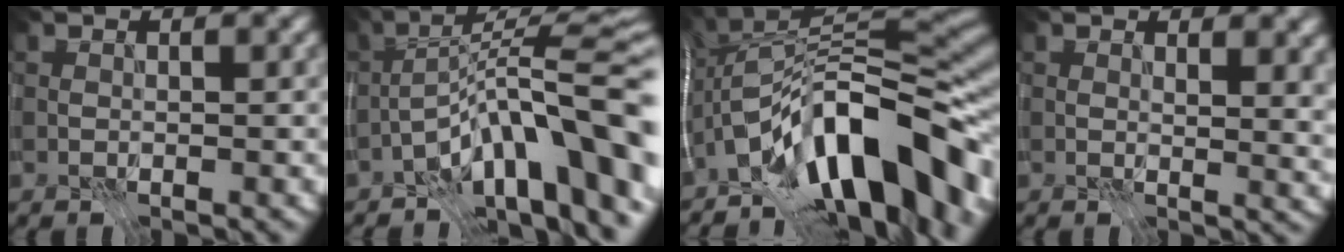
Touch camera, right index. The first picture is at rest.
{"total": 11.9, "force": [-5.7, 3.1, 10.0], "torque": [-0.140, 0.024, -0.093]}
{"total": 16.0, "force": [-6.5, 6.7, 12.9], "torque": [-0.191, 0.043, -0.127]}
{"total": 3.4, "force": [1.3, 1.3, 2.8], "torque": [-0.034, -0.005, 0.020]}